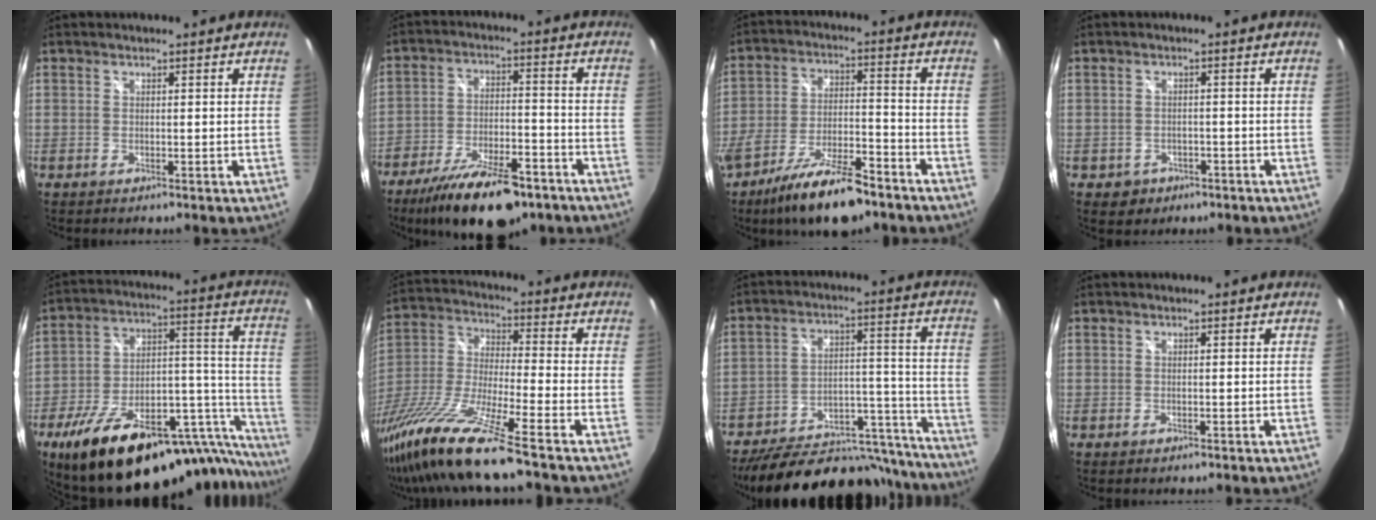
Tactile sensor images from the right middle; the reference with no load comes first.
{"total": 17.4, "force": [-12.5, 6.7, 10.1], "torque": [-0.192, -0.025, -0.195]}
{"total": 15.2, "force": [-11.2, 4.4, 9.4], "torque": [-0.180, -0.021, -0.187]}
{"total": 4.0, "force": [-1.9, 3.4, 1.1], "torque": [-0.034, 0.003, -0.019]}
{"total": 35.1, "force": [-25.7, 12.9, 20.2], "torque": [-0.263, 0.027, -0.357]}
{"total": 19.9, "force": [-15.1, -0.1, 13.0], "torque": [-0.264, -0.042, -0.284]}
{"total": 29.5, "force": [-24.9, 10.6, 11.8], "torque": [-0.179, 0.033, -0.312]}
{"total": 0.0}